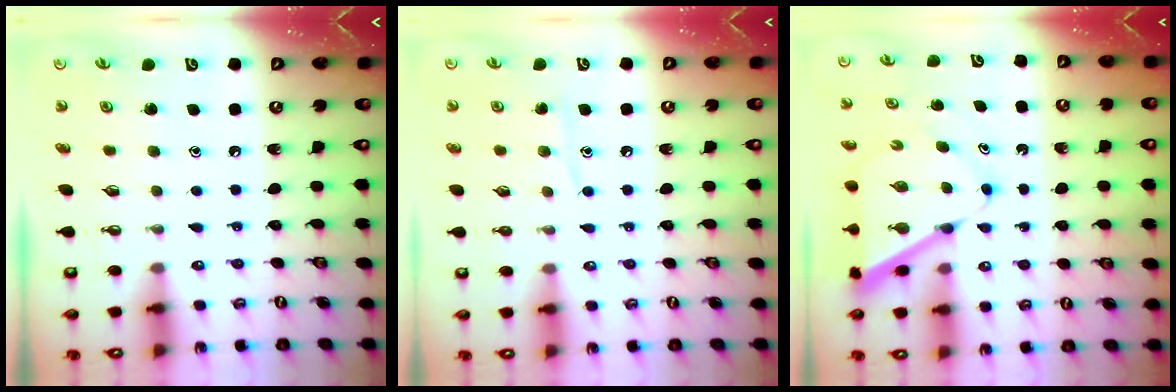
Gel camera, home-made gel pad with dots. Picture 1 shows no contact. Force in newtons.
{"total": 6.6, "press": 6.5, "slide": 0.7}
{"total": 8.8, "press": 8.8, "slide": 0.9}